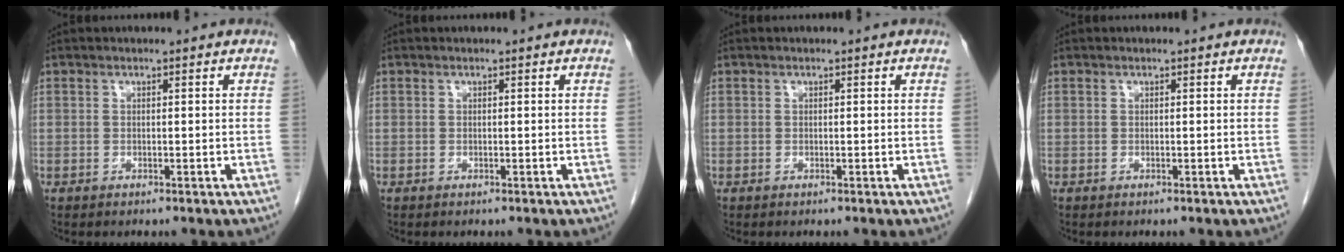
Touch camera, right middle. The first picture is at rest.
{"total": 0.0}
{"total": 0.0}
{"total": 0.0}